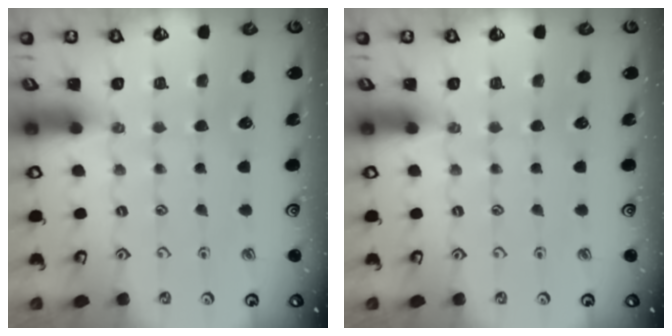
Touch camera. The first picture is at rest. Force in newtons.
{"total": 0.0}